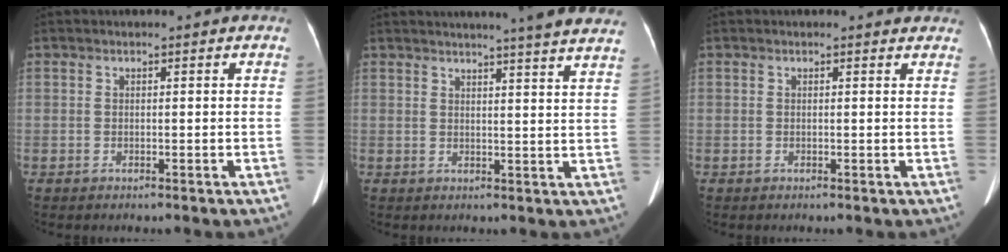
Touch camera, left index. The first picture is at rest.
{"total": 14.8, "force": [13.5, -0.9, 6.1], "torque": [-0.090, -0.036, 0.146]}
{"total": 1.9, "force": [1.8, 0.6, 0.3], "torque": [-0.008, -0.001, 0.006]}